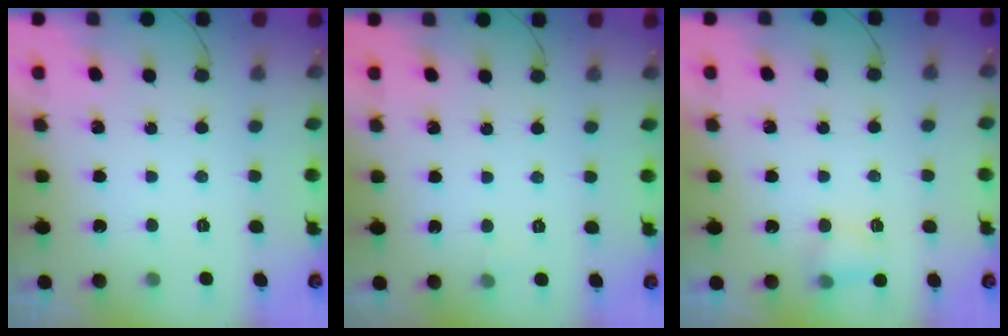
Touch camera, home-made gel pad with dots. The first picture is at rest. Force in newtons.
{"total": 2.3, "press": 2.1, "slide": 0.9}
{"total": 5.2, "press": 4.9, "slide": 1.6}